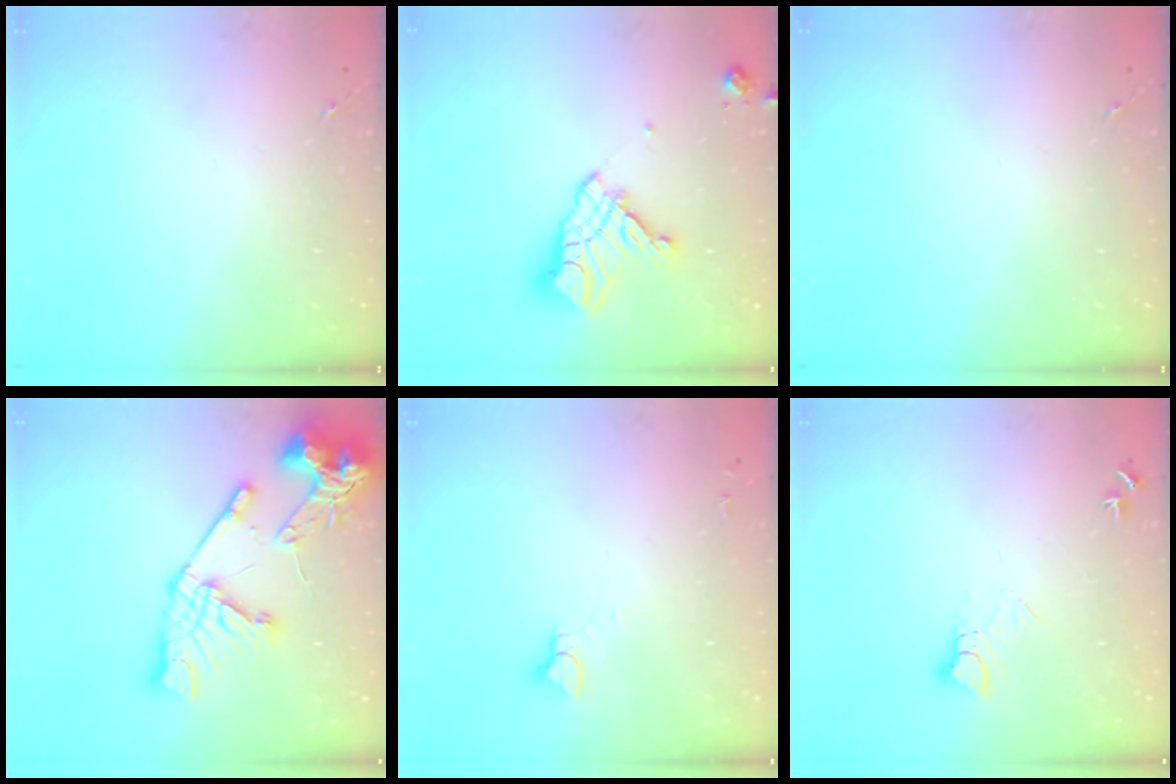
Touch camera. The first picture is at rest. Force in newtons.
{"total": 14.4, "press": 14.3, "slide": 1.5}
{"total": 0.0}
{"total": 20.6, "press": 20.5, "slide": 2.4}
{"total": 3.3, "press": 3.3, "slide": 0.2}
{"total": 4.1, "press": 4.1, "slide": 0.3}